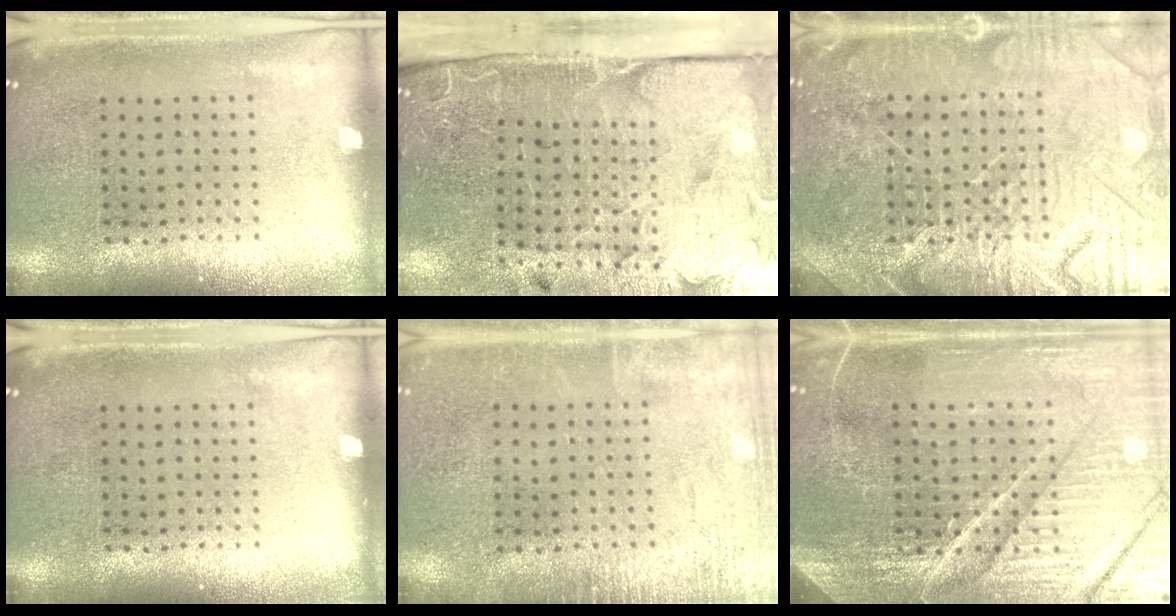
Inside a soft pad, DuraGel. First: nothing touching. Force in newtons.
{"total": 5.1, "press": 3.9, "slide": 3.3}
{"total": 7.4, "press": 7.3, "slide": 1.0}
{"total": 0.0}
{"total": 2.2, "press": 2.2, "slide": 0.3}
{"total": 5.8, "press": 5.3, "slide": 2.4}